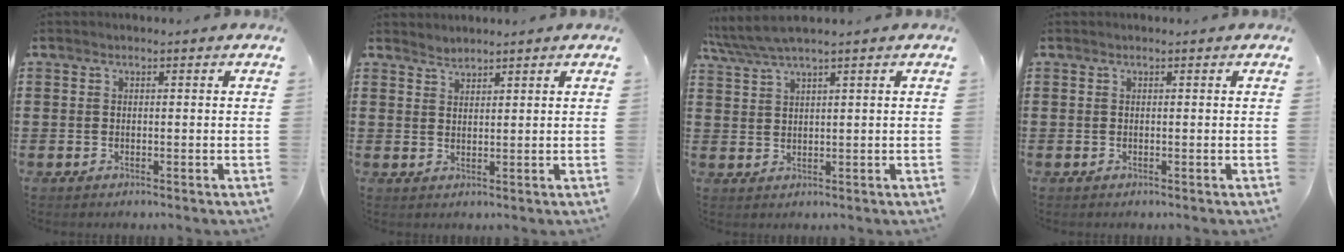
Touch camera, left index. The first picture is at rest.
{"total": 1.5, "force": [1.5, 0.0, -0.1], "torque": [-0.001, 0.000, 0.031]}
{"total": 3.6, "force": [2.8, 0.1, 2.3], "torque": [-0.053, -0.002, 0.050]}
{"total": 0.0}